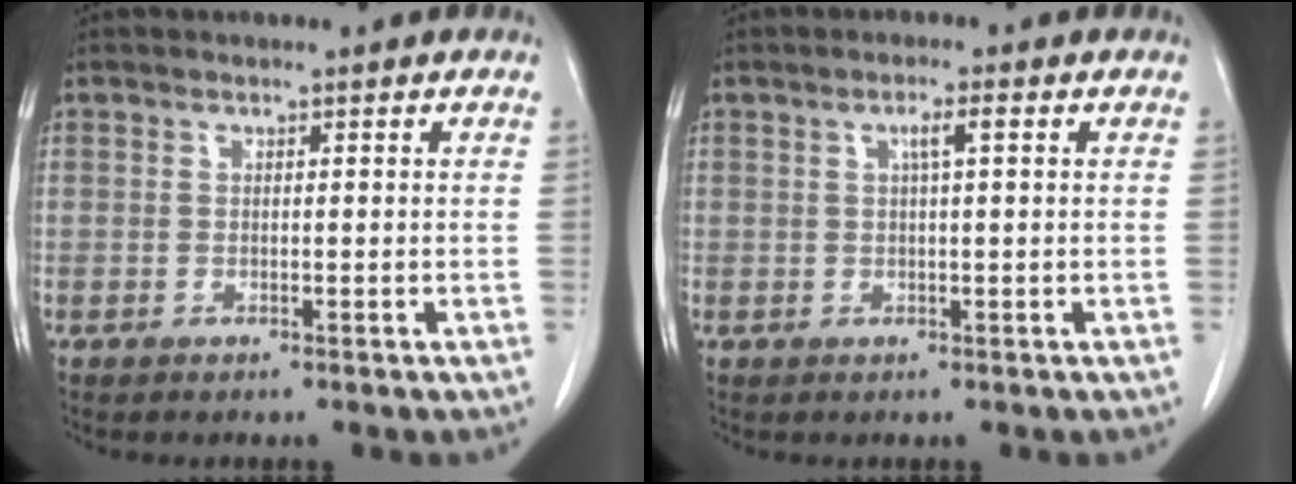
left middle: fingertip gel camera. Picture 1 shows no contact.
{"total": 2.0, "force": [0.6, 0.1, 1.9], "torque": [-0.033, 0.004, 0.011]}